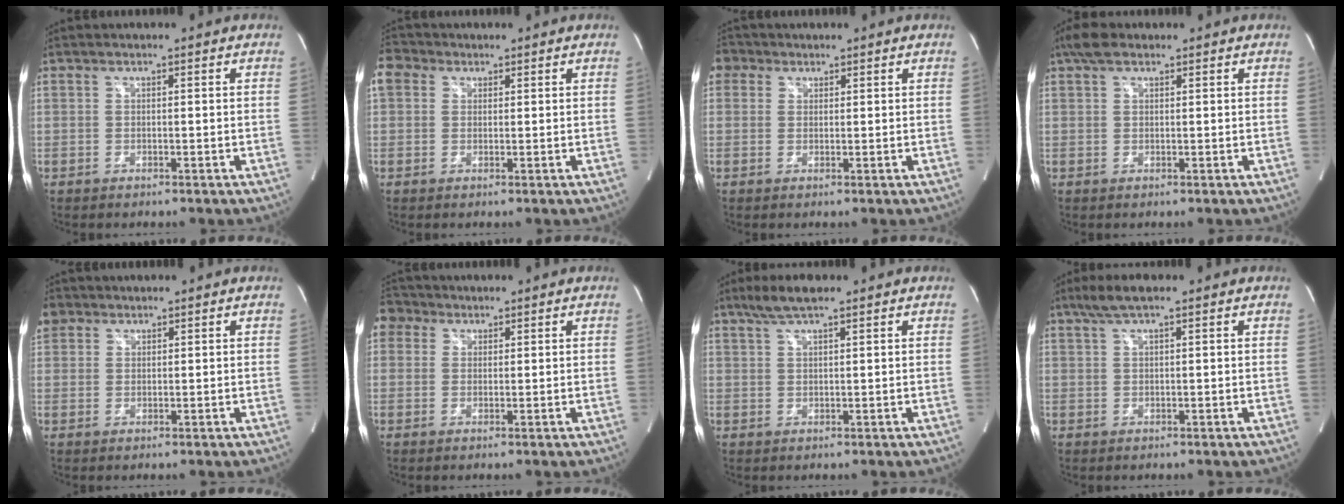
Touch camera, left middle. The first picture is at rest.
{"total": 4.8, "force": [2.2, 3.8, 1.9], "torque": [-0.052, 0.029, 0.044]}
{"total": 3.2, "force": [1.6, 2.7, 0.7], "torque": [-0.013, 0.017, 0.027]}
{"total": 3.5, "force": [2.4, 1.4, 2.0], "torque": [-0.048, 0.022, 0.046]}
{"total": 5.5, "force": [3.3, 4.2, 1.3], "torque": [-0.040, 0.024, 0.068]}
{"total": 3.9, "force": [2.2, 3.2, 0.5], "torque": [-0.014, 0.022, 0.040]}
{"total": 4.7, "force": [3.5, 0.6, 3.1], "torque": [-0.071, 0.014, 0.068]}
{"total": 4.0, "force": [2.8, 0.5, 2.9], "torque": [-0.066, 0.016, 0.055]}